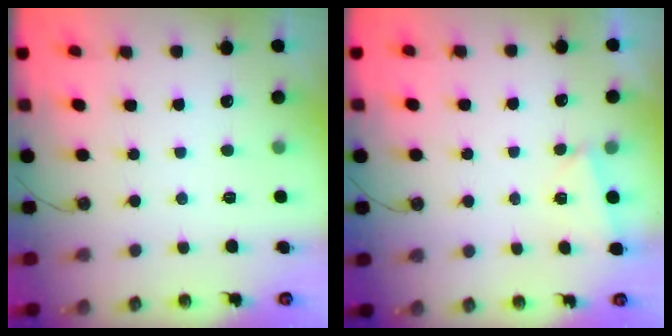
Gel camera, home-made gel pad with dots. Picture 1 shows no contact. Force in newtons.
{"total": 2.1, "press": 0.8, "slide": 1.9}